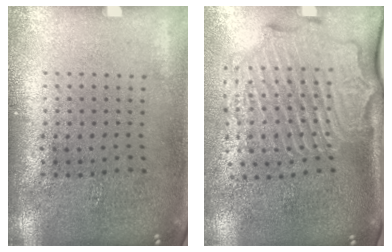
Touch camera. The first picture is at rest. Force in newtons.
{"total": 2.9, "press": 2.3, "slide": 1.8}